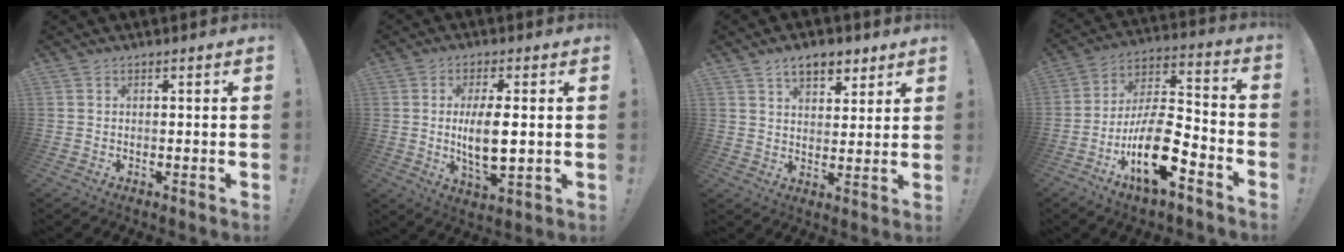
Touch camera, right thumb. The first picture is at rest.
{"total": 9.8, "force": [0.3, 3.7, 9.0], "torque": [-0.159, -0.016, -0.001]}
{"total": 8.4, "force": [5.3, 4.9, 4.3], "torque": [-0.057, -0.018, 0.096]}
{"total": 19.0, "force": [-8.7, 7.5, 15.2], "torque": [-0.279, 0.051, -0.136]}